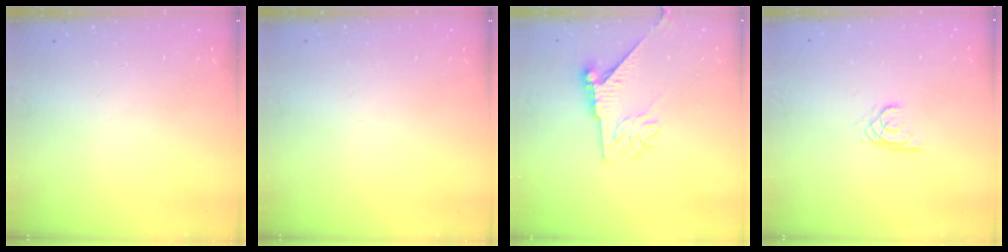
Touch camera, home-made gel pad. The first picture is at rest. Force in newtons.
{"total": 0.0}
{"total": 8.1, "press": 8.1, "slide": 0.5}
{"total": 2.0, "press": 2.0, "slide": 0.2}